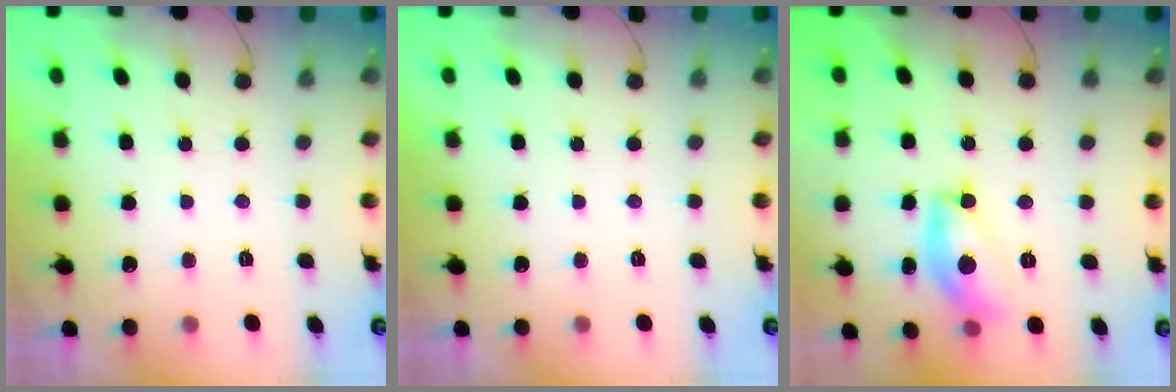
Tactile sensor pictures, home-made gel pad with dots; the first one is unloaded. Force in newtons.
{"total": 0.0}
{"total": 14.7, "press": 14.7, "slide": 0.8}